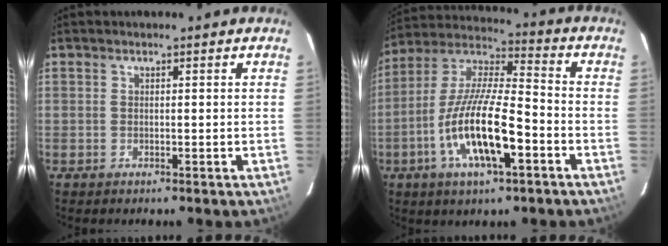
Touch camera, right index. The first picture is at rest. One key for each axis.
{"total": 16.5, "fx": -6.3, "fy": 4.6, "fz": 14.6, "tx": -0.294, "ty": -0.013, "tz": -0.119}